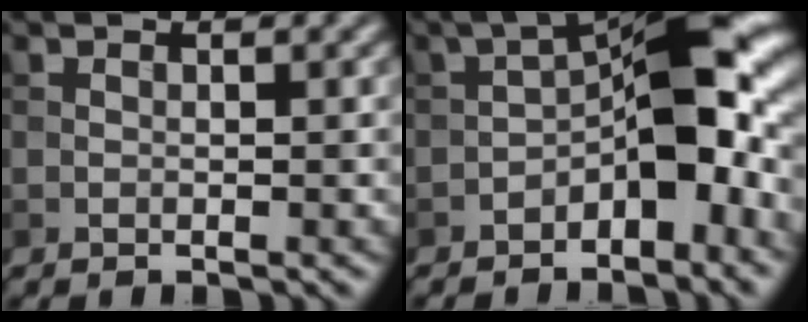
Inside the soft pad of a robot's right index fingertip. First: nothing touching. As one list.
[{"total": 10.0, "force": [-2.5, 4.3, 8.7], "torque": [-0.121, 0.026, -0.054]}]